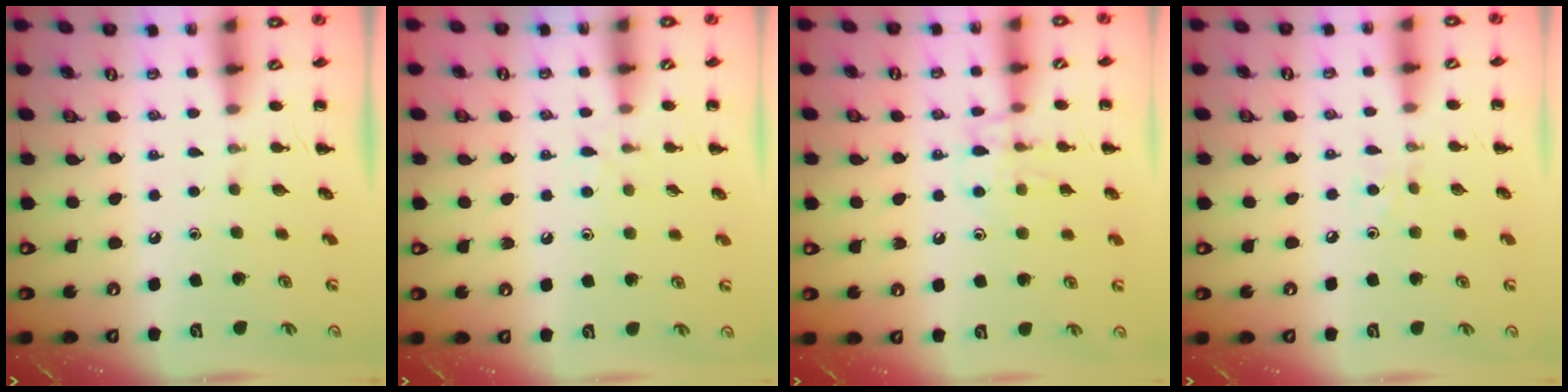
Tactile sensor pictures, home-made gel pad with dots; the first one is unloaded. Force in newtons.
{"total": 5.8, "press": 5.6, "slide": 1.6}
{"total": 9.6, "press": 9.6, "slide": 0.6}
{"total": 4.7, "press": 4.3, "slide": 1.7}